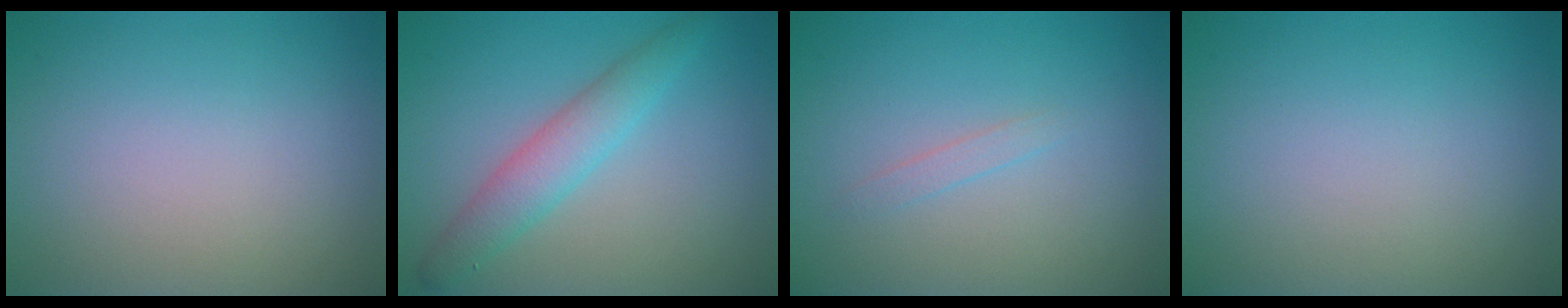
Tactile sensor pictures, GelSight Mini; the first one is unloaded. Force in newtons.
{"total": 2.6, "press": 2.6, "slide": 0.0}
{"total": 0.8, "press": 0.8, "slide": 0.1}
{"total": 0.0}